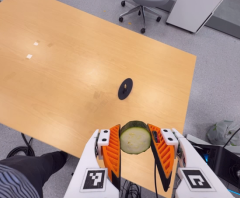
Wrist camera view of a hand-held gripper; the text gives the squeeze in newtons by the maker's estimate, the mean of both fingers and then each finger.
{"total": 12.1, "left": 11.3, "right": 12.8}